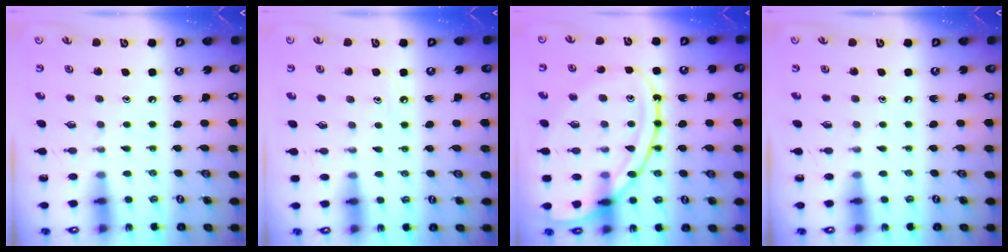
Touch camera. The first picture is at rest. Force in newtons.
{"total": 4.6, "press": 4.6, "slide": 0.4}
{"total": 18.3, "press": 18.2, "slide": 1.8}
{"total": 0.0}